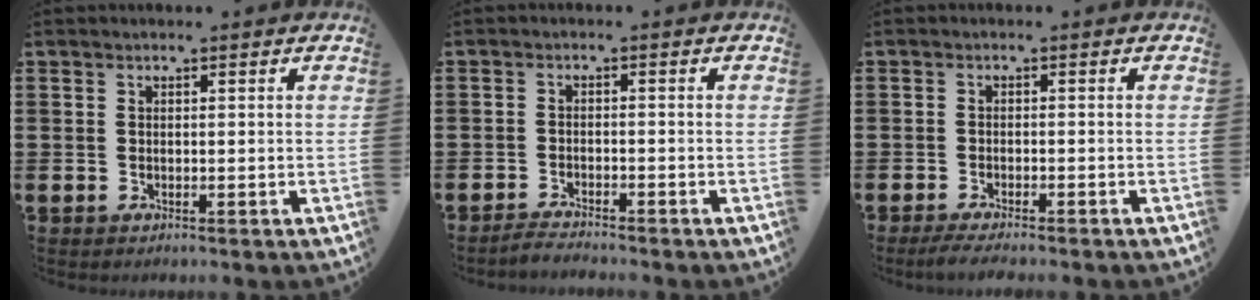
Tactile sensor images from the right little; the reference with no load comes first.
{"total": 1.8, "force": [-1.8, -0.1, 0.2], "torque": [-0.007, 0.004, -0.035]}
{"total": 1.7, "force": [-1.4, 0.0, 1.0], "torque": [-0.016, 0.002, -0.027]}